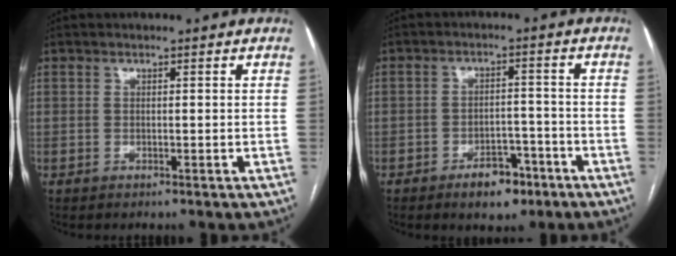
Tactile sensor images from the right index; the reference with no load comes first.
{"total": 6.0, "force": [-3.9, 3.1, 3.4], "torque": [-0.042, 0.008, -0.055]}